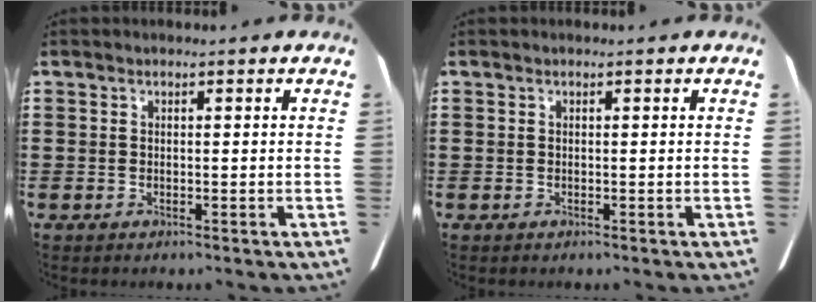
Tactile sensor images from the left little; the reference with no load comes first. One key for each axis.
{"total": 0.0}